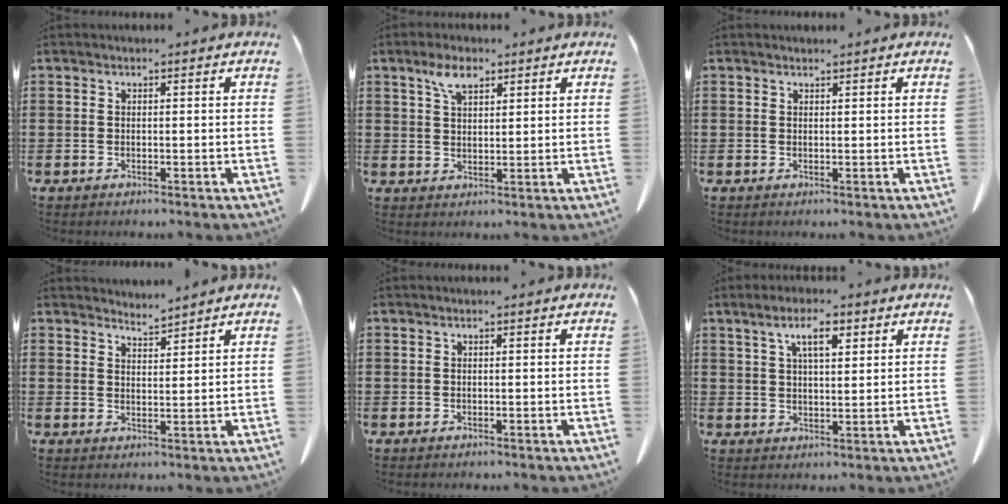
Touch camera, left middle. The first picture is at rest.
{"total": 4.3, "force": [2.7, 1.9, 2.7], "torque": [-0.061, 0.007, 0.048]}
{"total": 0.6, "force": [0.6, 0.0, 0.1], "torque": [-0.005, -0.001, 0.012]}
{"total": 2.8, "force": [2.8, -0.1, -0.2], "torque": [-0.004, -0.009, 0.053]}
{"total": 0.0}
{"total": 5.3, "force": [2.9, 1.7, 4.1], "torque": [-0.080, 0.008, 0.047]}